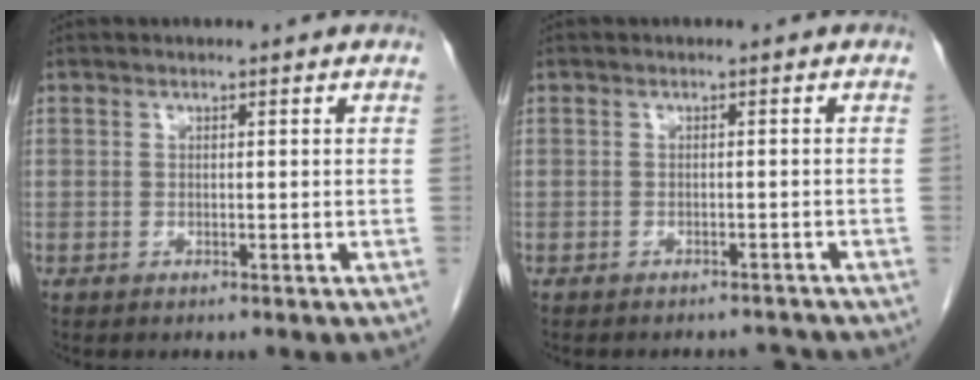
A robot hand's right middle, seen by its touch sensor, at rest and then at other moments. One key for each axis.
{"total": 4.1, "fx": -4.0, "fy": 0.8, "fz": 0.4, "tx": 0.002, "ty": 0.001, "tz": -0.048}